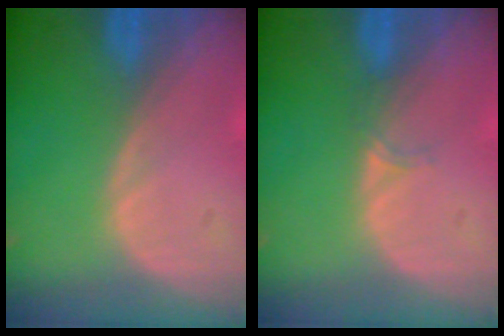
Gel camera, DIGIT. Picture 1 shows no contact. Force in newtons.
{"total": 1.3, "press": 1.0, "slide": 0.9}